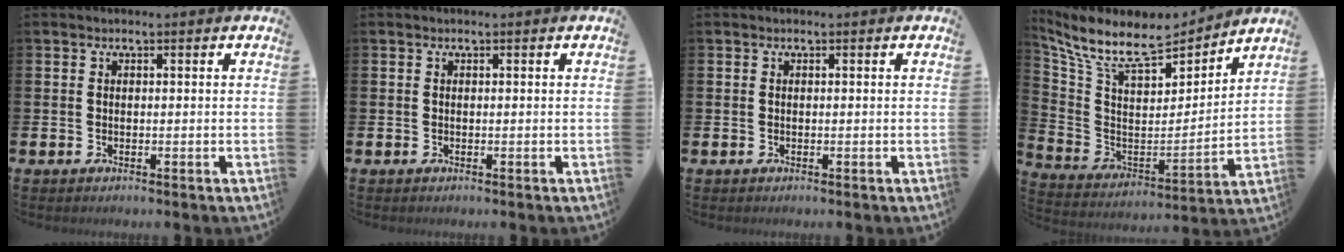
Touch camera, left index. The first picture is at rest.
{"total": 0.0}
{"total": 0.0}
{"total": 10.0, "force": [8.4, 3.3, 4.3], "torque": [-0.124, -0.052, 0.146]}